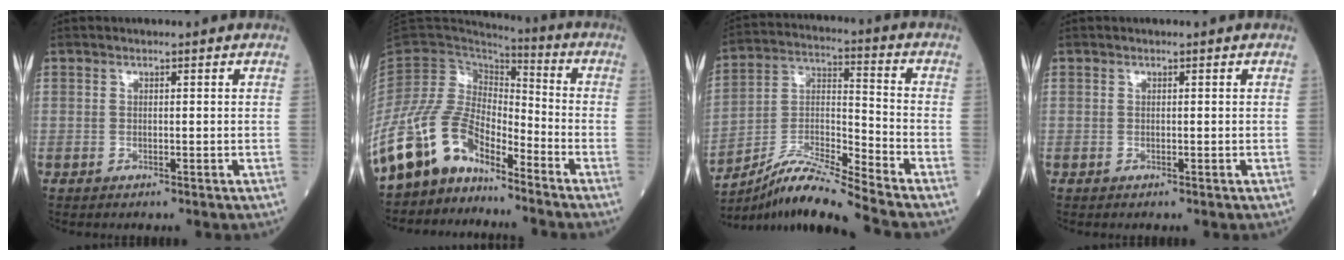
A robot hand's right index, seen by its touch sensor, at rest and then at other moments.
{"total": 12.2, "force": [-9.5, 5.2, 5.5], "torque": [-0.133, 0.035, -0.191]}
{"total": 12.0, "force": [-10.8, -1.6, 5.0], "torque": [-0.100, 0.006, -0.199]}
{"total": 0.0}